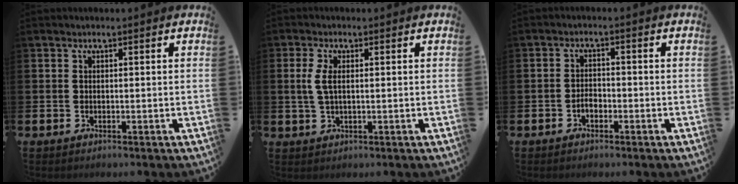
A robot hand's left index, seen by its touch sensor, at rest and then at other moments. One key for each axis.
{"total": 3.1, "fx": 0.8, "fy": 1.4, "fz": 2.6, "tx": -0.064, "ty": 0.011, "tz": 0.014}
{"total": 1.8, "fx": -0.9, "fy": 1.1, "fz": 1.1, "tx": -0.019, "ty": 0.003, "tz": -0.020}